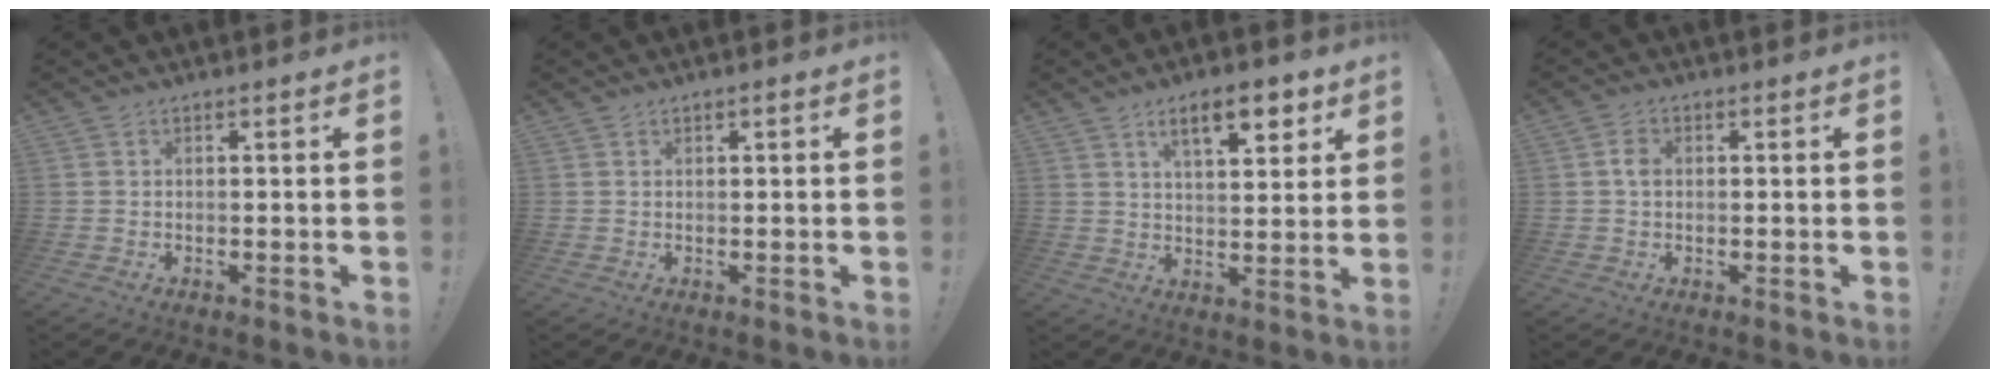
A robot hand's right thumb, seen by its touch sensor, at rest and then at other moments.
{"total": 0.6, "force": [0.4, 0.4, 0.1], "torque": [0.004, -0.002, 0.007]}
{"total": 10.5, "force": [5.8, 3.8, 8.0], "torque": [-0.107, -0.021, 0.094]}
{"total": 2.6, "force": [0.1, 1.8, 1.9], "torque": [-0.028, 0.004, 0.000]}